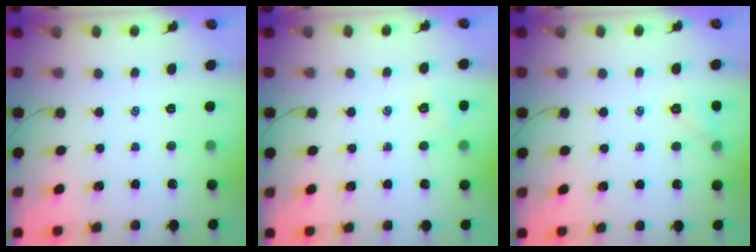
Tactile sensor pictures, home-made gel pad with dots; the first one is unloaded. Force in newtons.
{"total": 4.3, "press": 4.1, "slide": 1.4}
{"total": 5.9, "press": 5.7, "slide": 1.5}